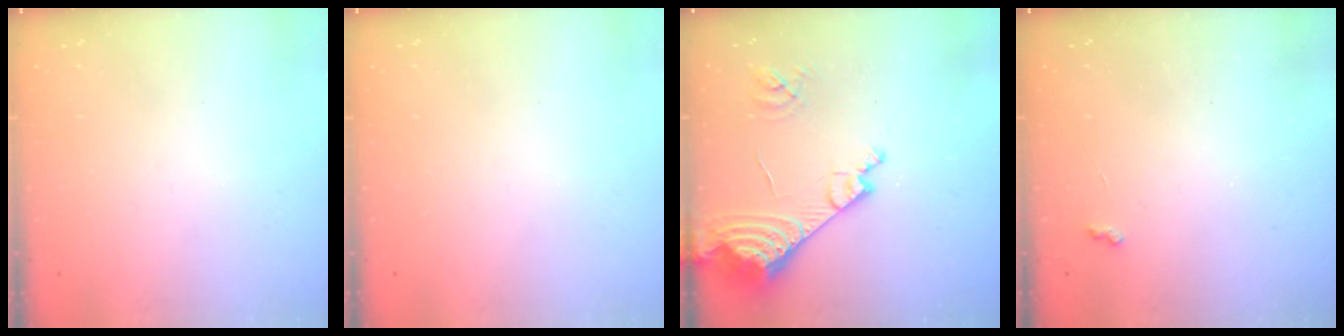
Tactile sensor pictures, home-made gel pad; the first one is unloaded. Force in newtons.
{"total": 0.0}
{"total": 16.2, "press": 16.1, "slide": 1.7}
{"total": 3.0, "press": 3.0, "slide": 0.5}